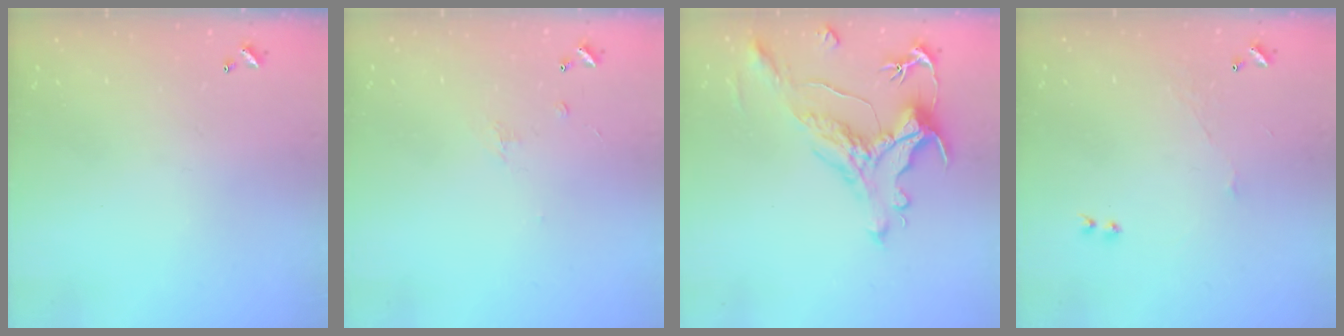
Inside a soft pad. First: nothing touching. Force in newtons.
{"total": 1.2, "press": 1.1, "slide": 0.6}
{"total": 1.2, "press": 0.2, "slide": 1.2}
{"total": 2.4, "press": 2.3, "slide": 0.6}